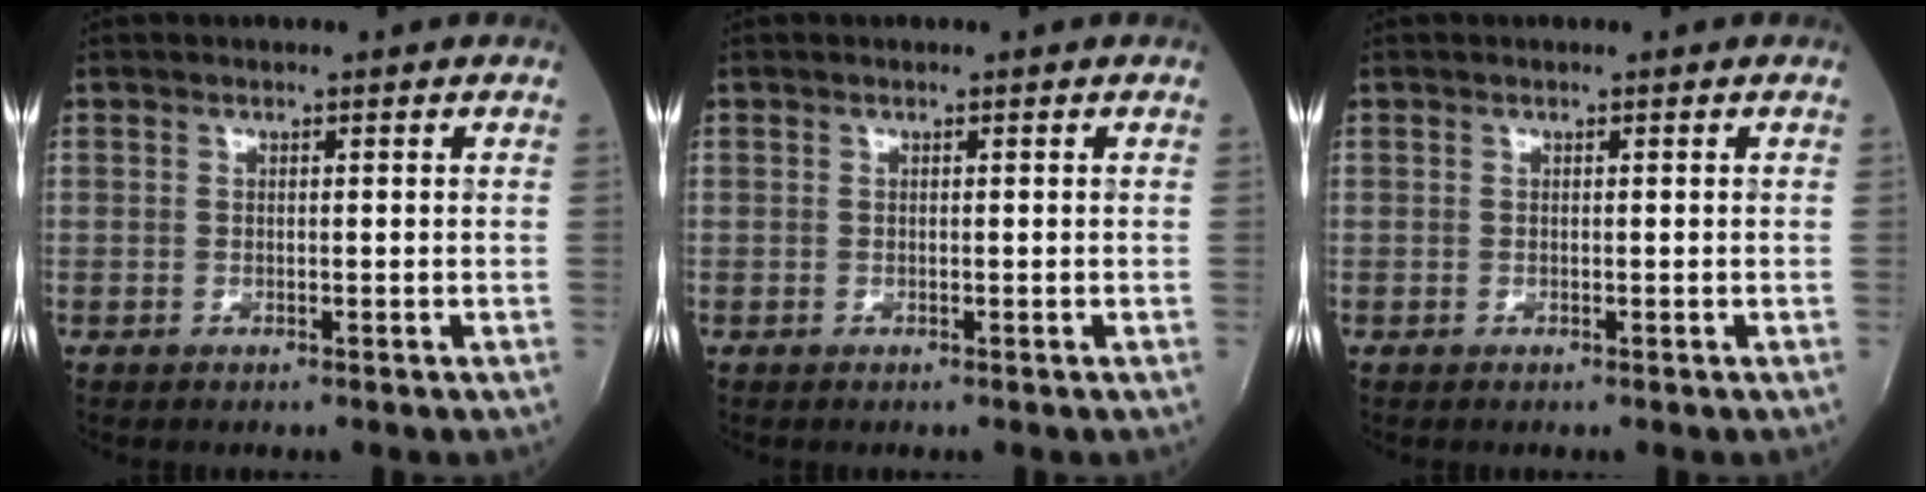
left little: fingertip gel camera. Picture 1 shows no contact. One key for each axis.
{"total": 0.0}
{"total": 0.0}